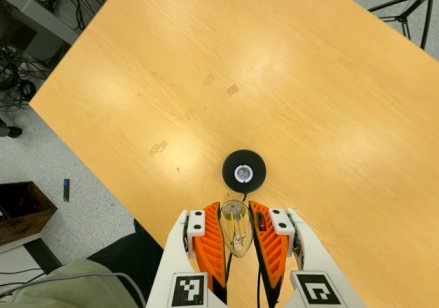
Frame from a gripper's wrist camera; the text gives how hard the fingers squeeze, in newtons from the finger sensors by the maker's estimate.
{"total": 21.8, "left": 24.5, "right": 19.1}